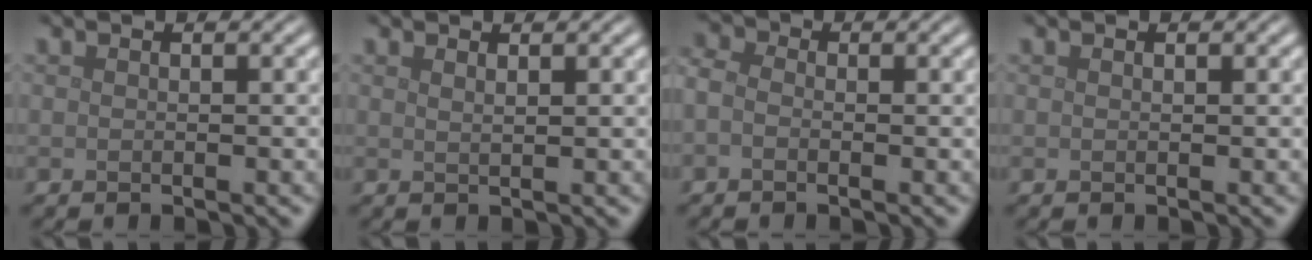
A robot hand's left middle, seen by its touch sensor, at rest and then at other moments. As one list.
[{"total": 0.8, "force": [0.6, 0.2, 0.5], "torque": [0.001, 0.000, 0.006]}, {"total": 2.0, "force": [-0.4, 1.5, 1.2], "torque": [-0.032, 0.004, -0.023]}, {"total": 0.0}]